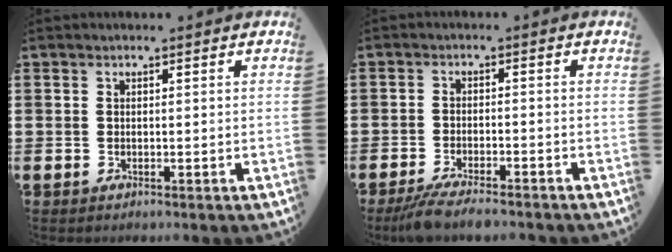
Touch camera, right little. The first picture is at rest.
{"total": 3.5, "force": [-3.1, 0.2, 1.7], "torque": [-0.034, -0.004, -0.060]}